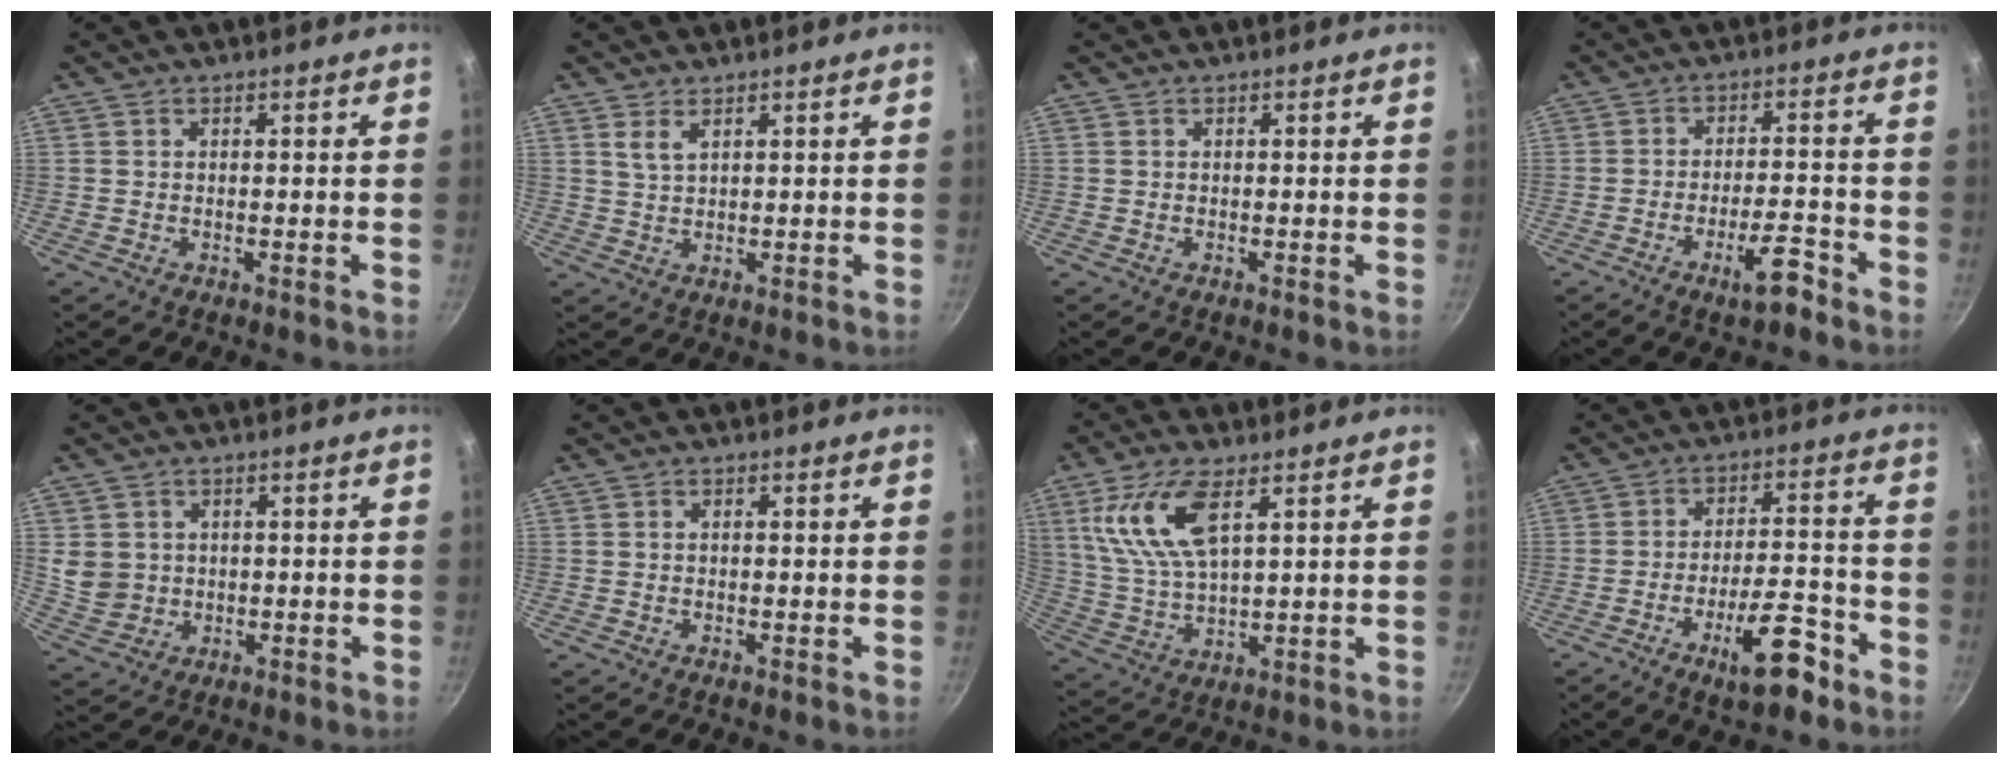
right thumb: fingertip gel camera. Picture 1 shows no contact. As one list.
[{"total": 2.9, "force": [1.7, 1.2, 2.1], "torque": [-0.041, -0.010, 0.036]}, {"total": 0.0}, {"total": 6.7, "force": [-4.2, 1.8, 4.9], "torque": [-0.068, 0.032, -0.065]}, {"total": 5.8, "force": [0.6, 5.3, 2.3], "torque": [-0.028, 0.002, 0.021]}, {"total": 0.5, "force": [0.0, 0.3, 0.4], "torque": [-0.009, 0.003, -0.001]}, {"total": 12.9, "force": [5.4, 5.2, 10.5], "torque": [-0.208, -0.012, 0.116]}, {"total": 11.0, "force": [-6.4, 3.7, 8.1], "torque": [-0.109, 0.048, -0.095]}]